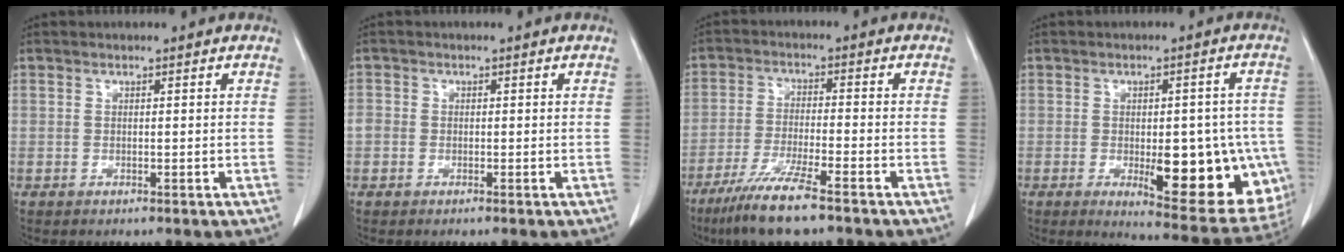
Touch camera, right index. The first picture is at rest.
{"total": 1.9, "force": [-0.2, 1.8, 0.7], "torque": [-0.008, 0.011, -0.004]}
{"total": 9.4, "force": [-6.8, 0.4, 6.5], "torque": [-0.125, -0.027, -0.123]}
{"total": 16.8, "force": [-4.2, 5.9, 15.1], "torque": [-0.115, 0.010, -0.029]}